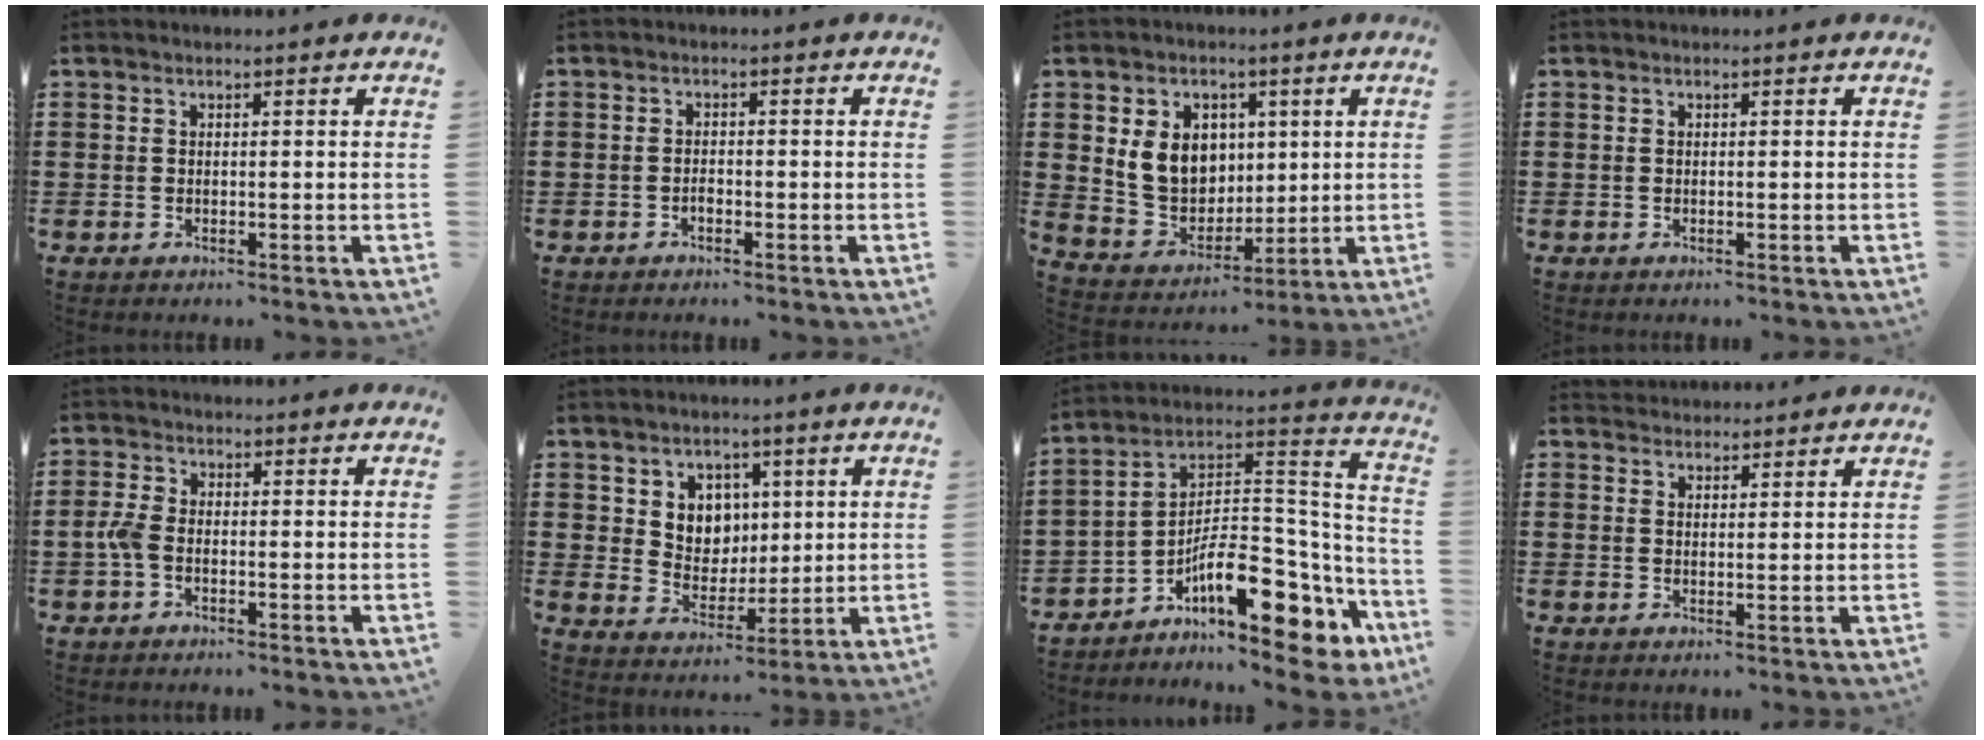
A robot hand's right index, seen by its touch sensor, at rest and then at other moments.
{"total": 1.0, "force": [-0.6, 0.4, 0.6], "torque": [-0.012, -0.003, -0.010]}
{"total": 8.6, "force": [1.8, 7.2, 4.3], "torque": [-0.100, 0.013, 0.036]}
{"total": 0.0}
{"total": 2.7, "force": [-0.9, 1.4, 2.1], "torque": [-0.062, -0.005, -0.022]}
{"total": 5.4, "force": [2.4, 4.7, 1.0], "torque": [-0.041, 0.000, 0.043]}
{"total": 13.4, "force": [-7.5, 5.7, 9.5], "torque": [-0.119, 0.010, -0.127]}
{"total": 2.1, "force": [2.0, -0.2, -0.6], "torque": [0.009, 0.000, 0.040]}